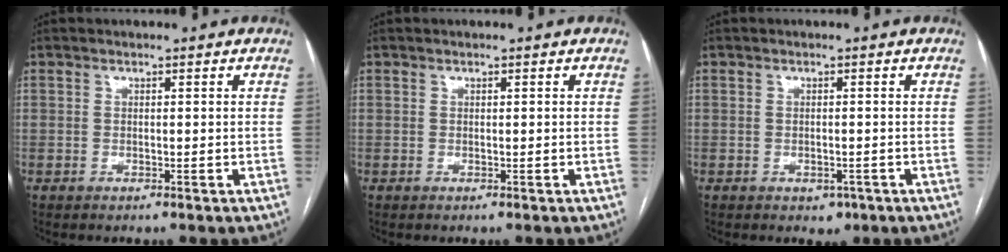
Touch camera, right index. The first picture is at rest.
{"total": 0.0}
{"total": 1.8, "force": [-0.9, 1.2, 0.9], "torque": [-0.007, 0.002, -0.004]}